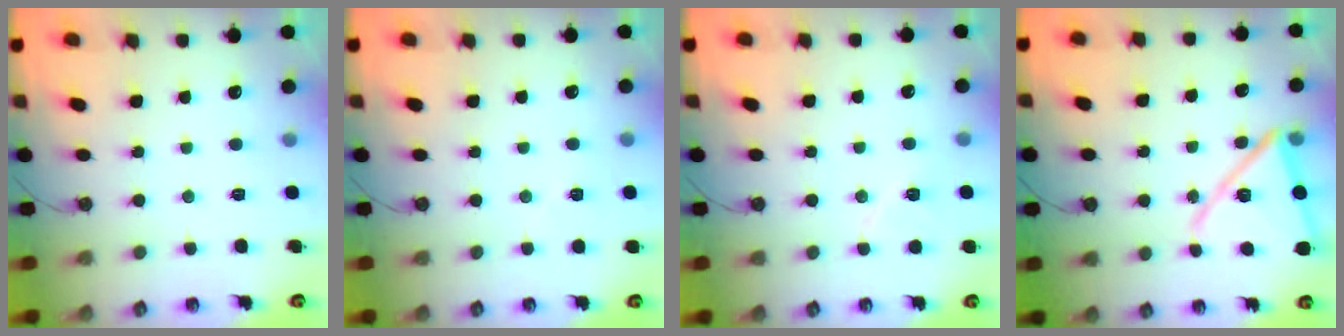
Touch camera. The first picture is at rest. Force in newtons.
{"total": 2.6, "press": 2.2, "slide": 1.5}
{"total": 6.1, "press": 6.1, "slide": 0.5}
{"total": 15.2, "press": 15.1, "slide": 1.9}